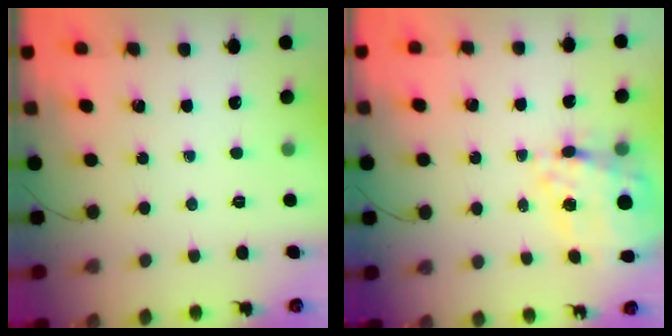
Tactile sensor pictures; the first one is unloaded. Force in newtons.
{"total": 17.2, "press": 16.8, "slide": 3.8}